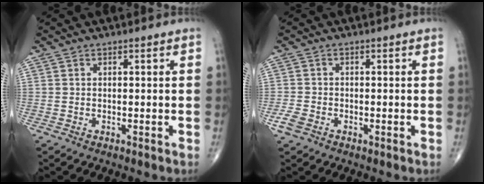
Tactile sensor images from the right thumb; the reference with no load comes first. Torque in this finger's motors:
{"motor_torque": [2.48, 2.34, -0.02, -0.39, -0.05]}